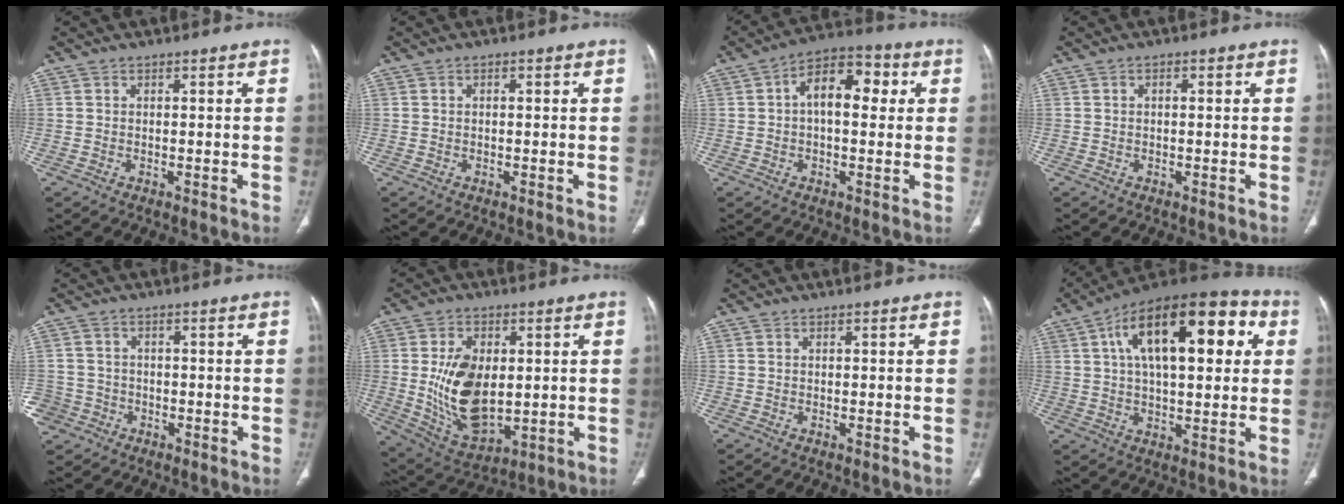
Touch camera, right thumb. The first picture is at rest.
{"total": 0.5, "force": [0.1, 0.2, 0.5], "torque": [-0.013, 0.004, 0.003]}
{"total": 10.6, "force": [1.9, 5.9, 8.7], "torque": [-0.111, 0.028, 0.020]}
{"total": 0.9, "force": [0.2, 0.4, 0.8], "torque": [-0.016, 0.004, 0.002]}
{"total": 5.8, "force": [-2.4, 5.3, 0.5], "torque": [-0.007, 0.021, -0.039]}
{"total": 15.2, "force": [0.6, 9.2, 12.1], "torque": [-0.200, -0.016, 0.030]}
{"total": 0.0}
{"total": 23.5, "force": [6.7, 10.7, 19.8], "torque": [-0.288, 0.023, 0.096]}